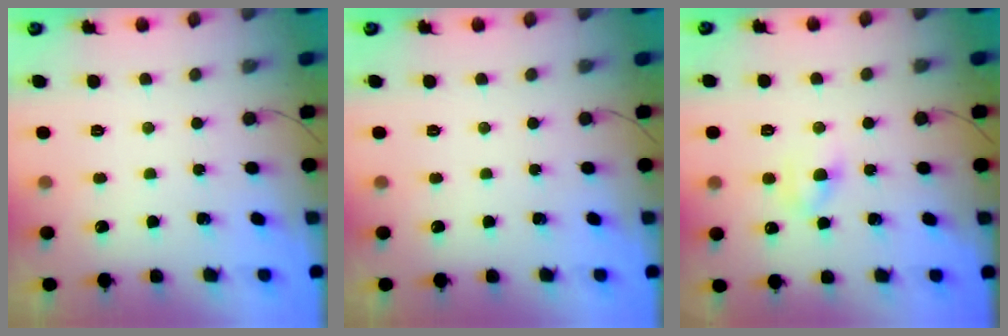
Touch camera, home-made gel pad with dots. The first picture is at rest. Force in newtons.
{"total": 0.0}
{"total": 4.8, "press": 4.6, "slide": 1.6}